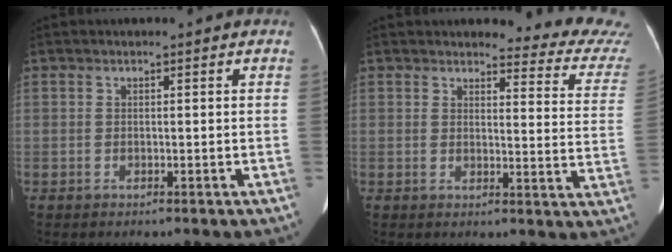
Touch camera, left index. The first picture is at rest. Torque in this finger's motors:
{"motor_torque": [-0.08, -0.20, 0.04, -0.06]}